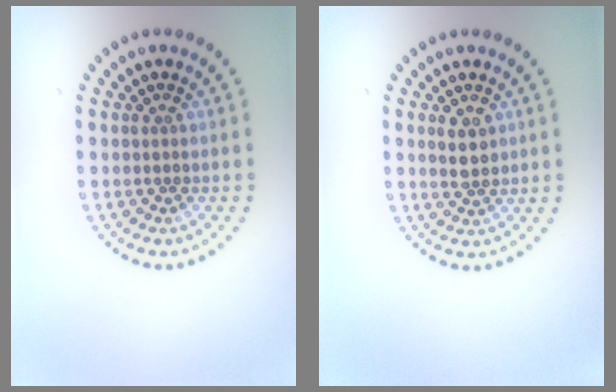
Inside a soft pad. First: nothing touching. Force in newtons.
{"total": 2.1, "press": 2.1, "slide": 0.4}